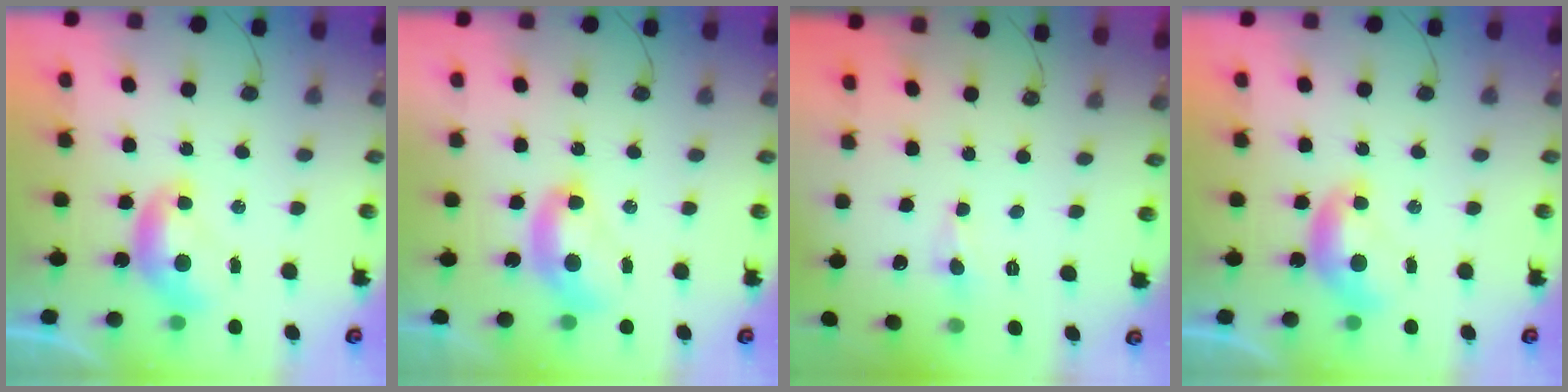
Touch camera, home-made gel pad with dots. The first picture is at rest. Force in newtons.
{"total": 2.7, "press": 2.7, "slide": 0.1}
{"total": 0.6, "press": 0.5, "slide": 0.3}
{"total": 0.0}